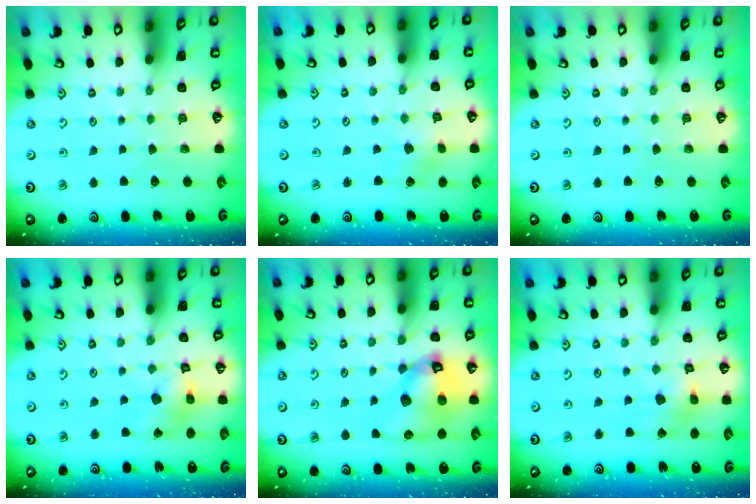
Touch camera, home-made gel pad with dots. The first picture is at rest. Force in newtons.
{"total": 2.0, "press": 1.9, "slide": 0.3}
{"total": 0.0}
{"total": 9.9, "press": 9.8, "slide": 1.3}
{"total": 14.8, "press": 14.7, "slide": 2.0}
{"total": 8.4, "press": 8.4, "slide": 1.0}